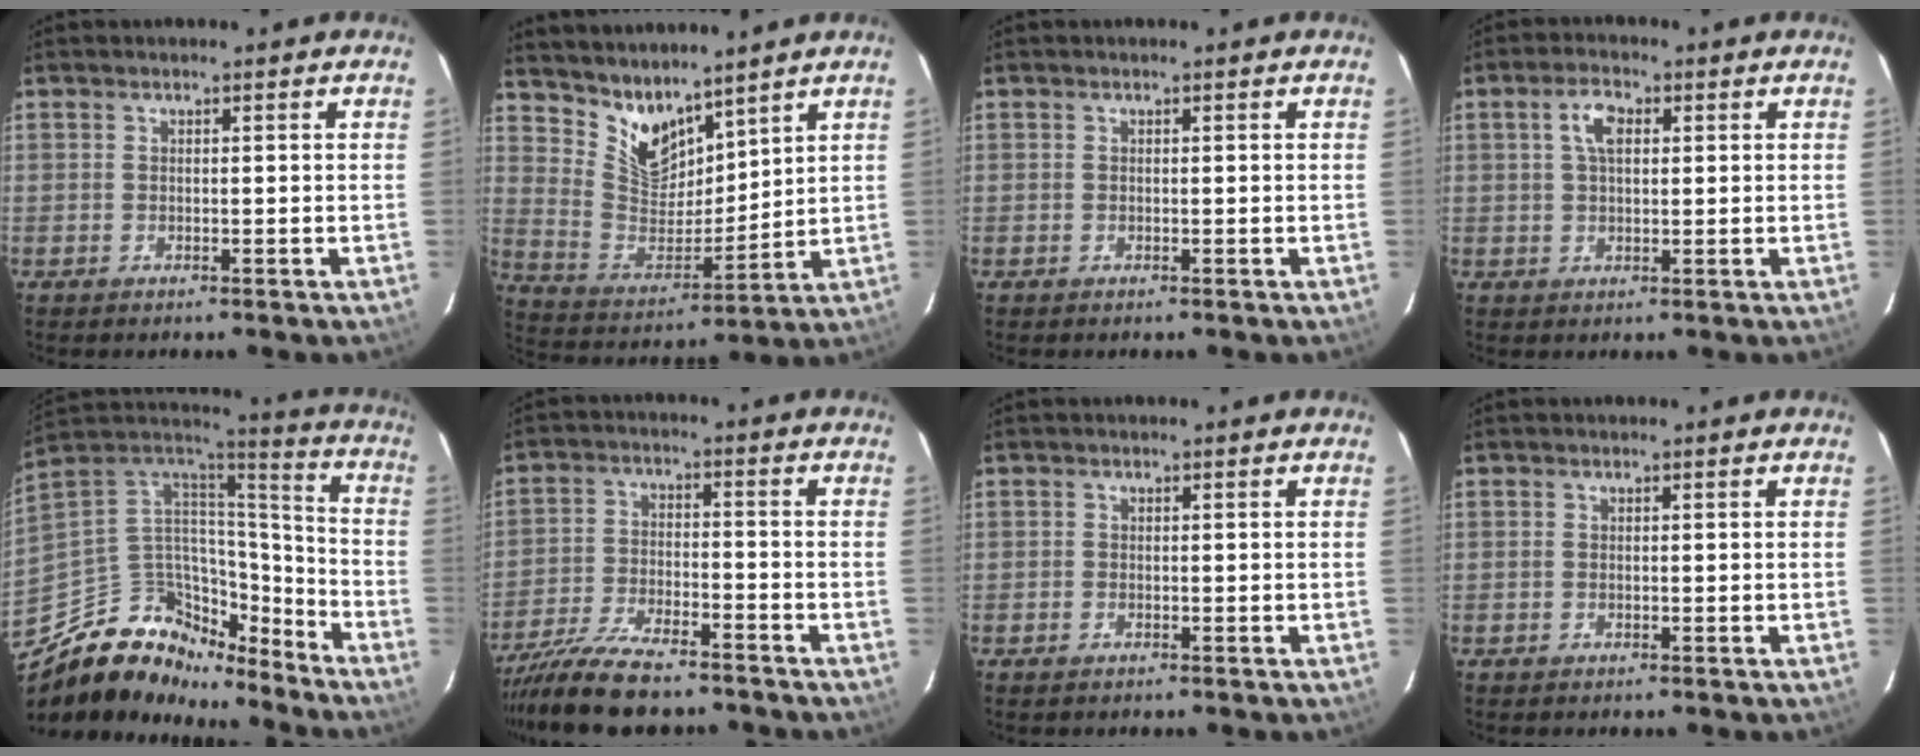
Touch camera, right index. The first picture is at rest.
{"total": 10.8, "force": [8.9, 4.8, 4.0], "torque": [-0.081, -0.008, 0.184]}
{"total": 0.0}
{"total": 4.3, "force": [1.3, 2.3, 3.4], "torque": [-0.065, 0.012, 0.025]}
{"total": 20.6, "force": [-14.7, 12.2, 7.6], "torque": [-0.176, 0.044, -0.235]}
{"total": 14.4, "force": [-12.3, 3.3, 6.6], "torque": [-0.153, -0.028, -0.216]}
{"total": 0.7, "force": [-0.5, 0.5, 0.1], "torque": [-0.004, -0.001, -0.010]}
{"total": 0.0}